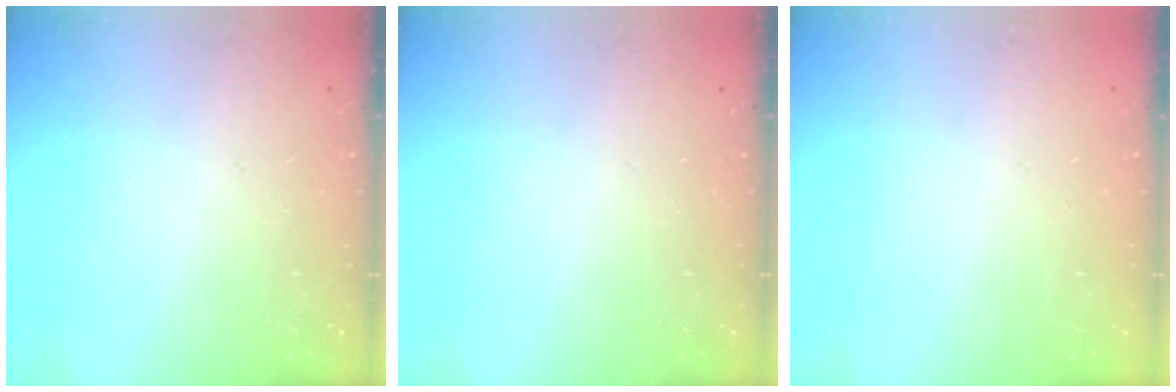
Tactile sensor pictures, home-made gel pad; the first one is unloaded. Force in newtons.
{"total": 0.0}
{"total": 0.0}